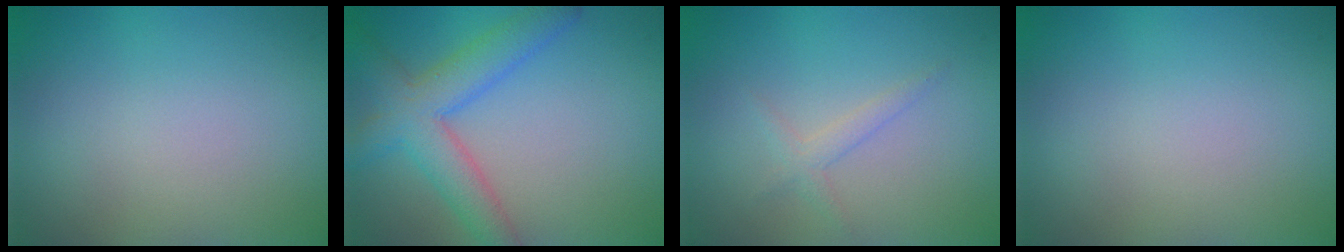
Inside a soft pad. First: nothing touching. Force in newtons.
{"total": 5.7, "press": 5.7, "slide": 0.2}
{"total": 1.3, "press": 1.3, "slide": 0.1}
{"total": 0.0}